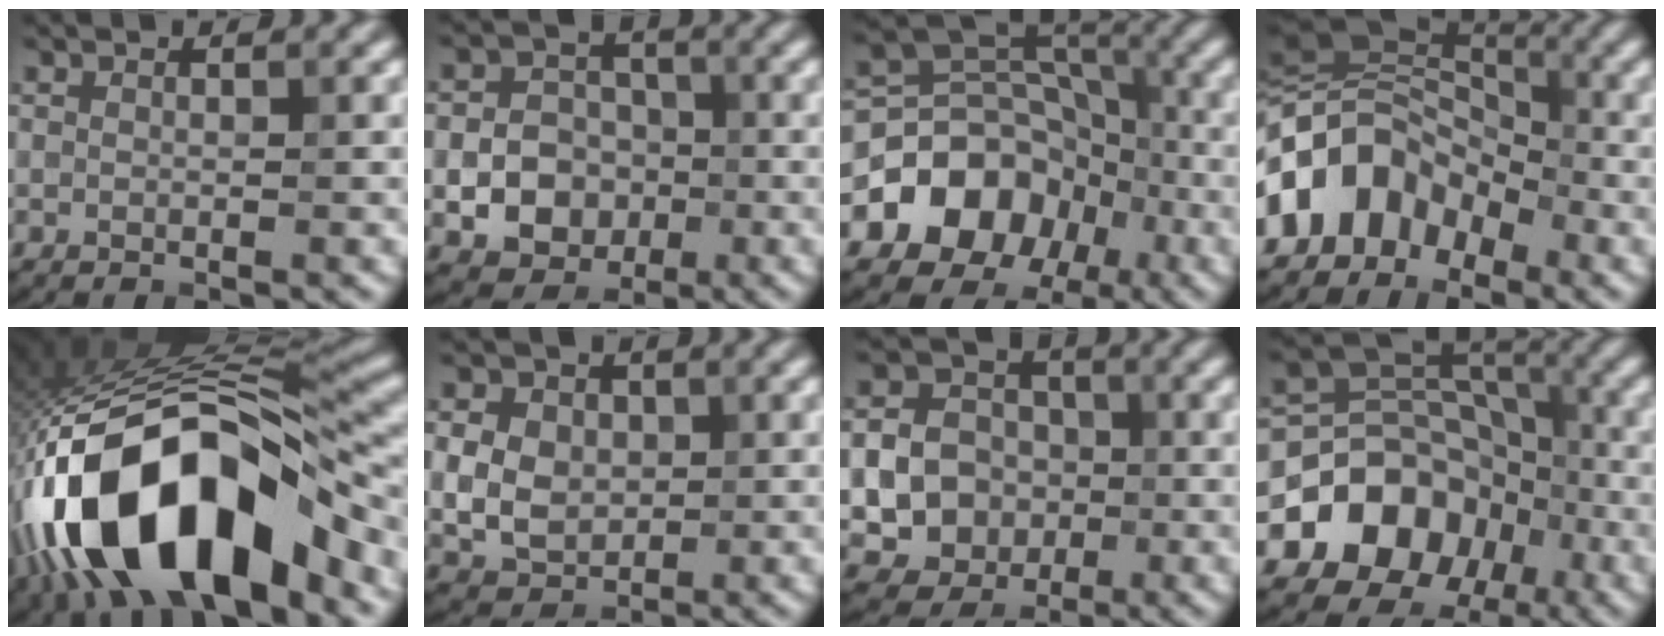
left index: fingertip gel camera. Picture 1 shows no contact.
{"total": 8.3, "force": [-2.1, 7.2, 3.6], "torque": [-0.049, -0.001, -0.055]}
{"total": 11.0, "force": [-4.4, 8.7, 5.1], "torque": [-0.089, 0.012, -0.091]}
{"total": 10.0, "force": [-3.6, 7.2, 5.9], "torque": [-0.109, 0.021, -0.088]}
{"total": 16.8, "force": [-6.9, 6.7, 13.8], "torque": [-0.242, -0.005, -0.106]}
{"total": 9.2, "force": [1.7, 7.5, 5.0], "torque": [-0.092, 0.037, 0.013]}
{"total": 10.1, "force": [-2.0, 9.1, 4.0], "torque": [-0.076, -0.011, -0.052]}
{"total": 12.7, "force": [-5.3, 10.2, 5.4], "torque": [-0.100, 0.001, -0.105]}